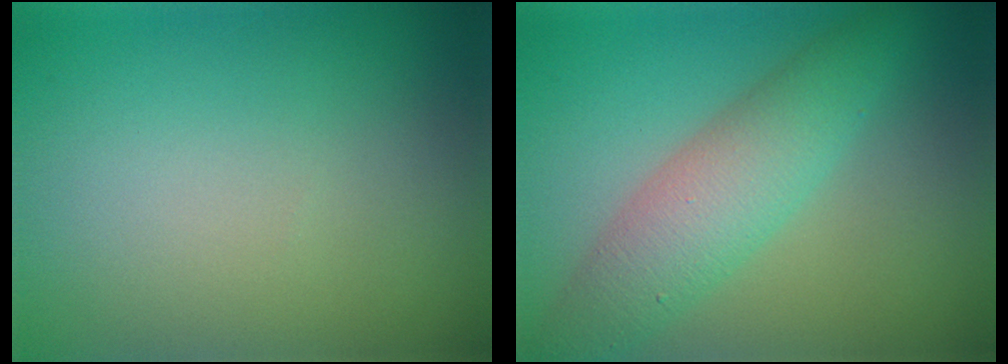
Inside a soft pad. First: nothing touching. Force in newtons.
{"total": 5.2, "press": 5.2, "slide": 0.0}